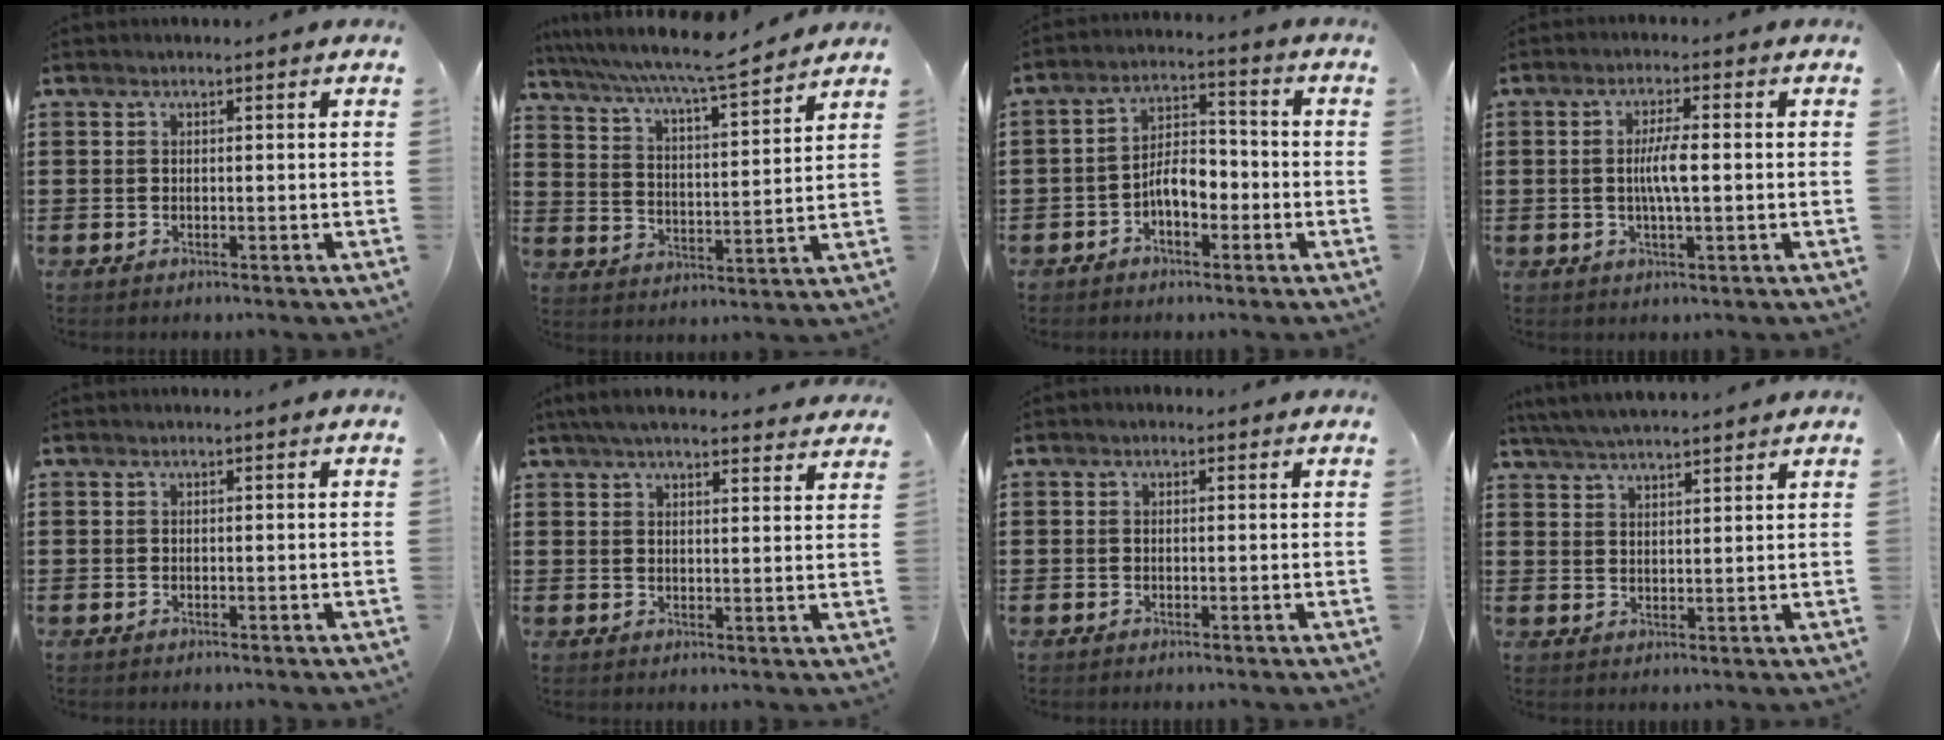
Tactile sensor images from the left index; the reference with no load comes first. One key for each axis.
{"total": 6.6, "fx": 5.9, "fy": -0.1, "fz": 2.9, "tx": -0.082, "ty": -0.038, "tz": 0.097}
{"total": 5.4, "fx": -2.5, "fy": 2.6, "fz": 3.9, "tx": -0.076, "ty": 0.013, "tz": -0.050}
{"total": 4.5, "fx": -0.2, "fy": 0.8, "fz": 4.4, "tx": -0.088, "ty": 0.000, "tz": -0.009}
{"total": 0.0}
{"total": 4.4, "fx": 4.1, "fy": 0.5, "fz": 1.7, "tx": -0.044, "ty": -0.007, "tz": 0.075}
{"total": 0.6, "fx": -0.2, "fy": 0.4, "fz": 0.3, "tx": -0.006, "ty": 0.001, "tz": -0.004}
{"total": 4.5, "fx": 4.3, "fy": -0.1, "fz": 1.2, "tx": -0.037, "ty": -0.013, "tz": 0.079}